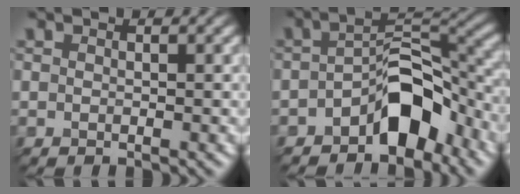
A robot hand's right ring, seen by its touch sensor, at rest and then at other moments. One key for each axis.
{"total": 5.9, "fx": -3.9, "fy": 2.4, "fz": 3.7, "tx": -0.055, "ty": 0.019, "tz": -0.061}